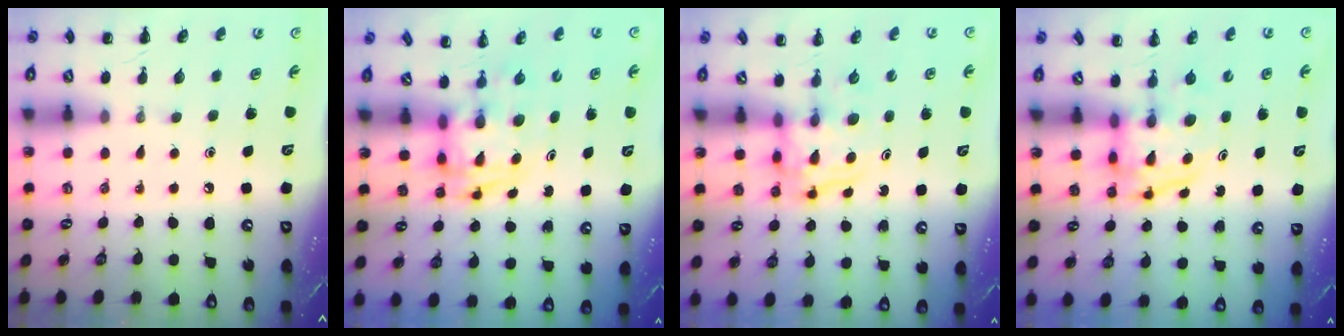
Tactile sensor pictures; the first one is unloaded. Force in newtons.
{"total": 2.8, "press": 2.8, "slide": 0.5}
{"total": 3.6, "press": 3.6, "slide": 0.2}
{"total": 4.0, "press": 3.9, "slide": 0.7}